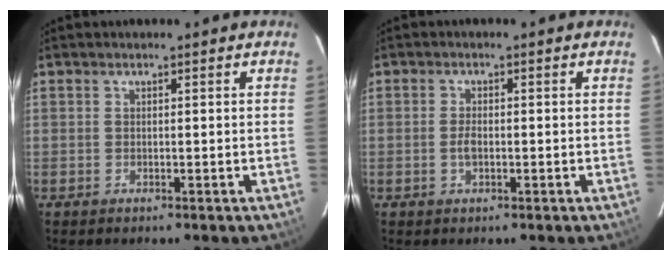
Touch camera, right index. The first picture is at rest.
{"total": 2.0, "force": [-0.5, 1.1, 1.7], "torque": [-0.035, 0.000, -0.009]}